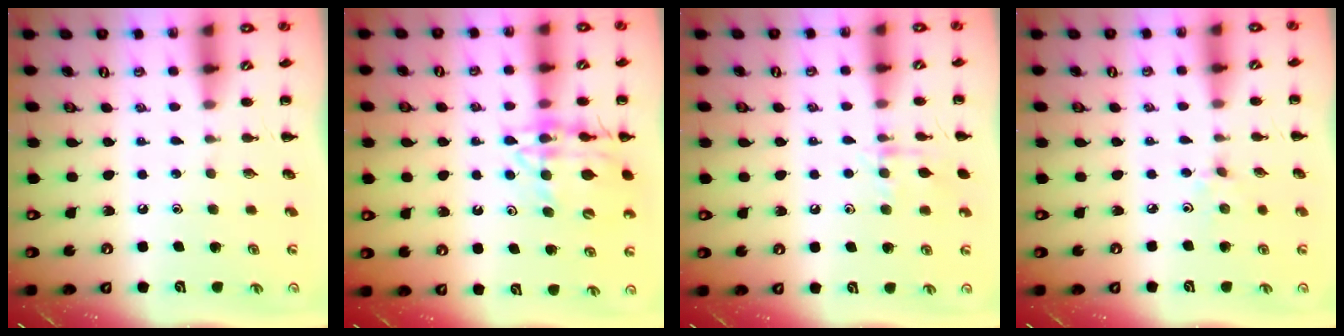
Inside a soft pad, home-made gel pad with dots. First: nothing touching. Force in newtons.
{"total": 14.9, "press": 14.7, "slide": 2.4}
{"total": 8.1, "press": 8.1, "slide": 1.2}
{"total": 1.9, "press": 1.8, "slide": 0.7}